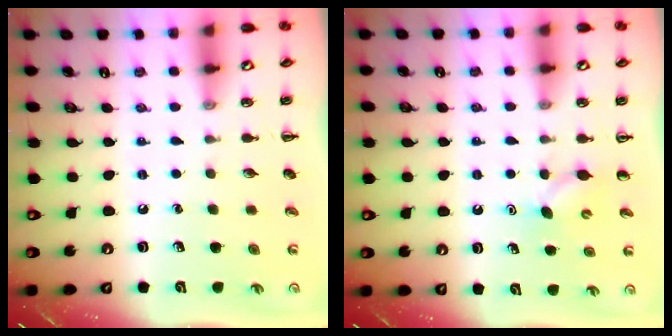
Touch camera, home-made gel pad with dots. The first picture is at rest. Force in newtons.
{"total": 4.1, "press": 3.9, "slide": 1.3}